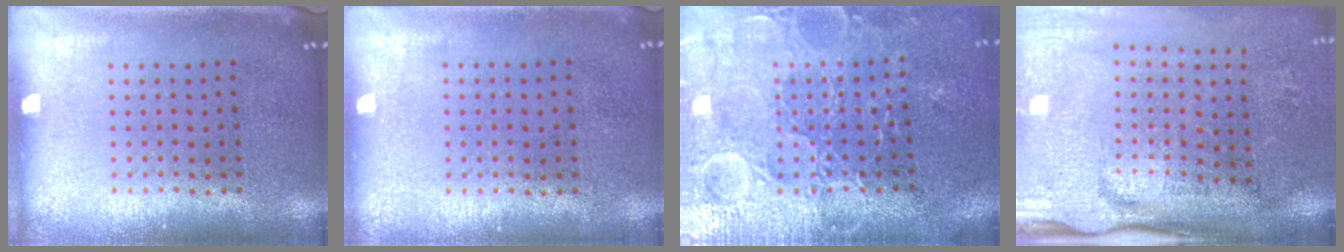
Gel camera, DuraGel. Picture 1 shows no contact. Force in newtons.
{"total": 0.0}
{"total": 3.7, "press": 3.6, "slide": 0.7}
{"total": 4.4, "press": 3.6, "slide": 2.6}